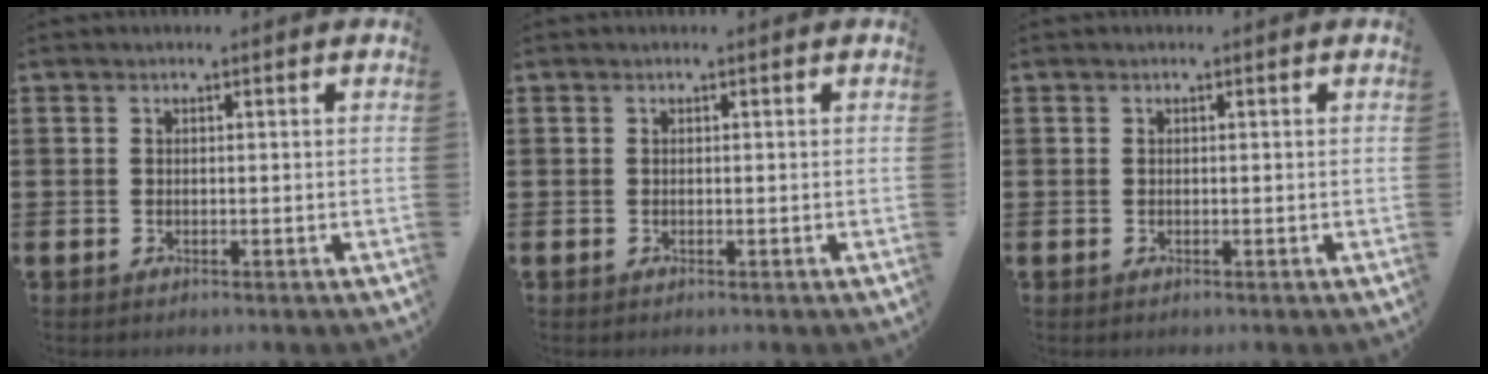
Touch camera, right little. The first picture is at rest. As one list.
[{"total": 0.0}, {"total": 0.0}]